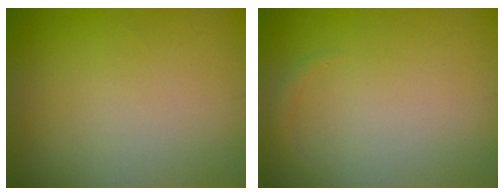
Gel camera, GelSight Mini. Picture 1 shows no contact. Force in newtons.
{"total": 0.5, "press": 0.5, "slide": 0.1}